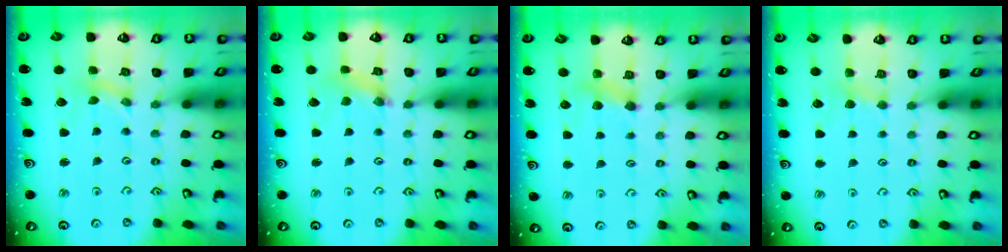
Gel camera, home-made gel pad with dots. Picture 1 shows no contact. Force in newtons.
{"total": 1.8, "press": 1.8, "slide": 0.2}
{"total": 3.6, "press": 3.6, "slide": 0.5}
{"total": 2.8, "press": 2.8, "slide": 0.3}